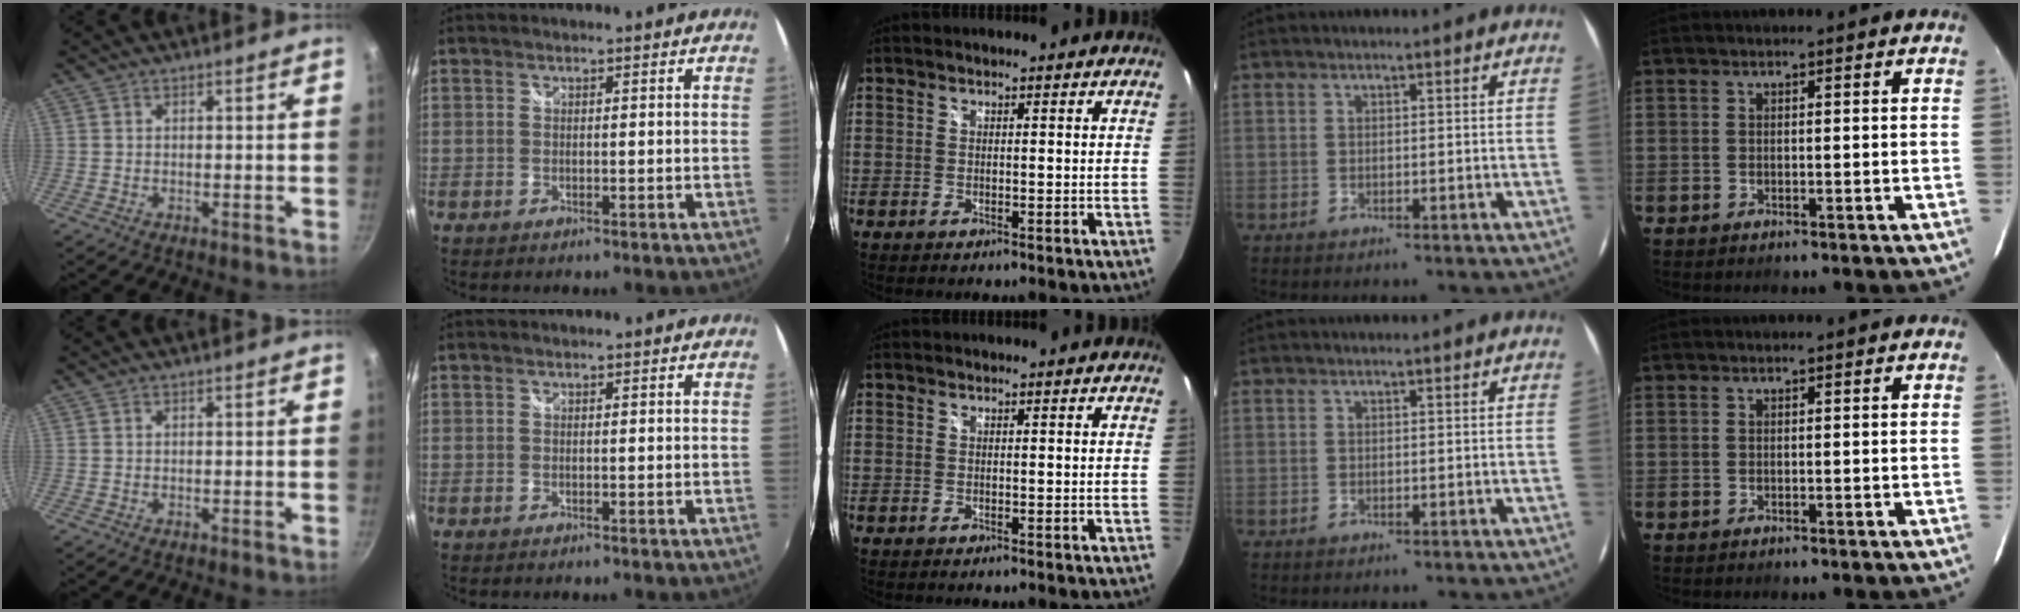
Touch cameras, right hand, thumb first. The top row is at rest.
{}